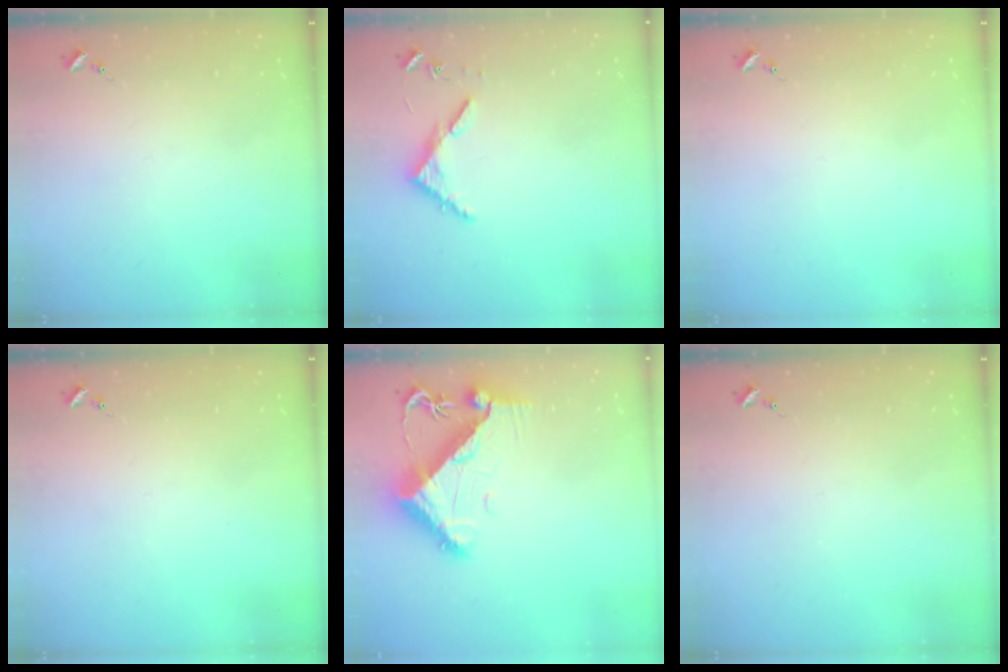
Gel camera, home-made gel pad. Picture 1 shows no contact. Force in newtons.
{"total": 4.0, "press": 4.0, "slide": 0.3}
{"total": 0.0}
{"total": 0.0}
{"total": 10.5, "press": 10.4, "slide": 1.3}
{"total": 0.0}